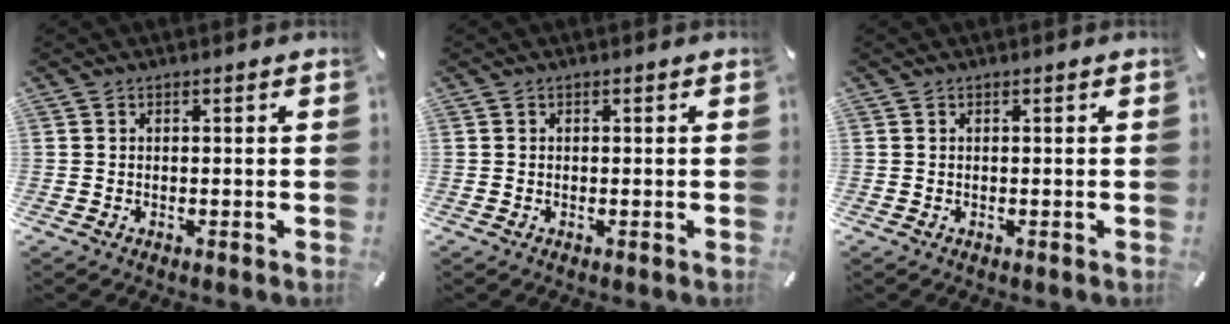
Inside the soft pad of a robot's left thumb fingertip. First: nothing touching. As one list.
[{"total": 0.0}, {"total": 0.0}]